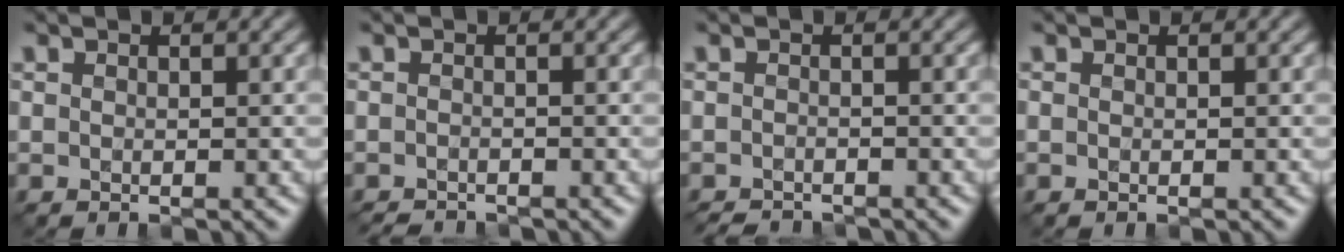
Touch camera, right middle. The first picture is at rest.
{"total": 2.0, "force": [-1.9, 0.2, 0.4], "torque": [-0.003, -0.007, -0.034]}
{"total": 2.4, "force": [-2.3, 0.3, 0.5], "torque": [-0.005, -0.007, -0.041]}
{"total": 0.0}